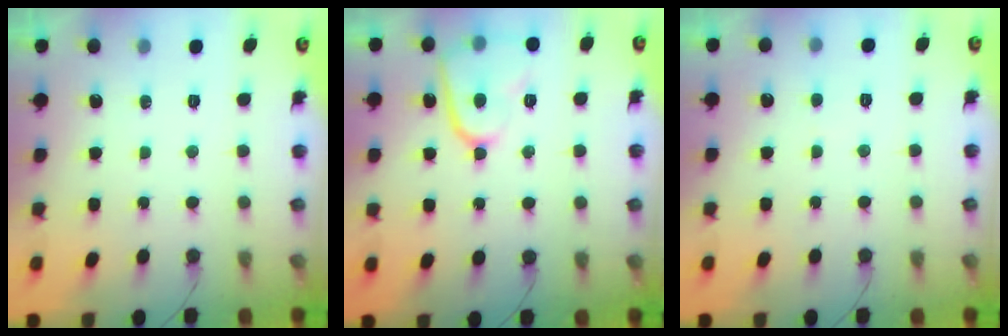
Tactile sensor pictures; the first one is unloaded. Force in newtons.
{"total": 11.0, "press": 10.9, "slide": 1.5}
{"total": 1.7, "press": 1.7, "slide": 0.1}